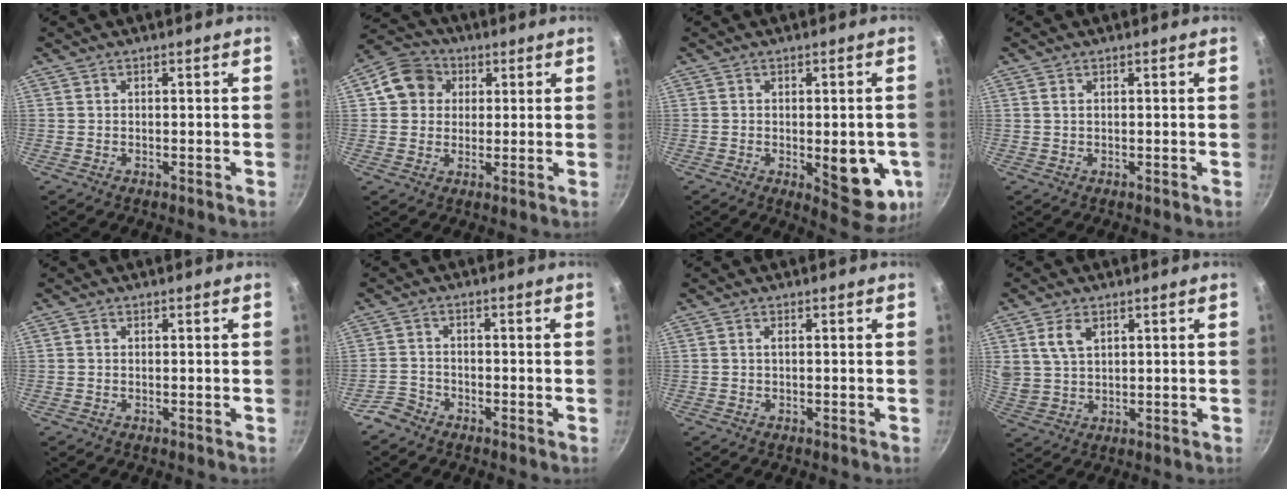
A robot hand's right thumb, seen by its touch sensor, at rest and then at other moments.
{"total": 8.7, "force": [2.3, 7.7, 3.5], "torque": [-0.028, 0.011, 0.025]}
{"total": 12.1, "force": [-2.4, 5.1, 10.8], "torque": [-0.099, -0.011, -0.024]}
{"total": 0.7, "force": [0.3, 0.4, 0.5], "torque": [-0.010, 0.001, 0.005]}
{"total": 0.5, "force": [0.0, 0.5, 0.2], "torque": [-0.003, 0.003, -0.002]}
{"total": 3.3, "force": [-2.7, 1.8, 0.7], "torque": [-0.011, 0.030, -0.054]}
{"total": 0.6, "force": [0.0, 0.2, 0.6], "torque": [-0.013, 0.002, 0.000]}
{"total": 6.3, "force": [2.7, 4.0, 4.1], "torque": [-0.071, -0.007, 0.059]}